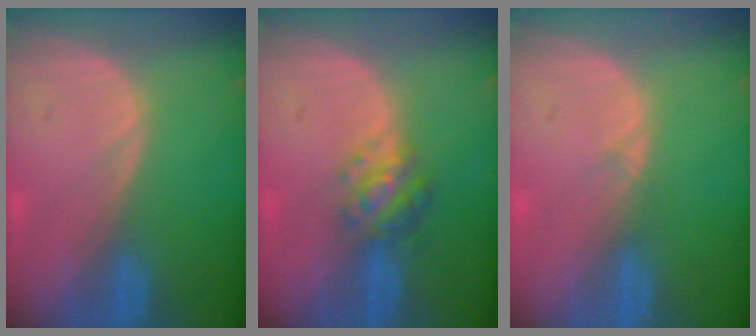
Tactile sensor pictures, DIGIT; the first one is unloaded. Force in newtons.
{"total": 4.9, "press": 4.5, "slide": 1.9}
{"total": 0.6, "press": 0.6, "slide": 0.1}